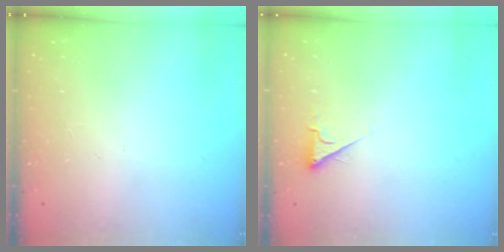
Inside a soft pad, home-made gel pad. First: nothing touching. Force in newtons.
{"total": 4.0, "press": 4.0, "slide": 0.7}